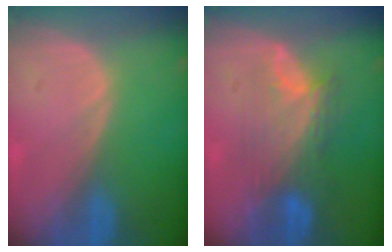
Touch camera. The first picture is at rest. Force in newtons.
{"total": 7.8, "press": 7.4, "slide": 2.4}